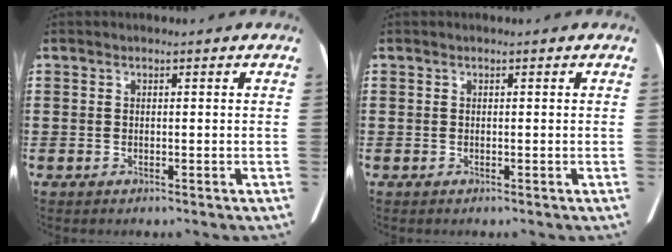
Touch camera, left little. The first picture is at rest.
{"total": 0.0}